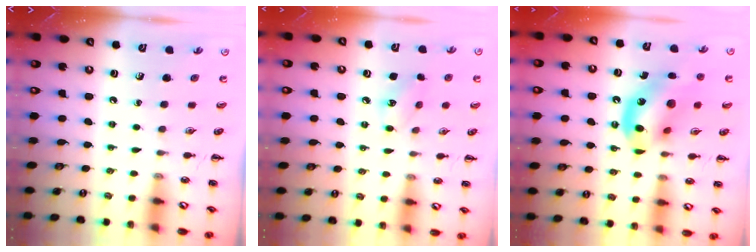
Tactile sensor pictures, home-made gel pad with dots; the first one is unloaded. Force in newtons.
{"total": 6.3, "press": 6.2, "slide": 1.4}
{"total": 13.9, "press": 13.5, "slide": 3.5}